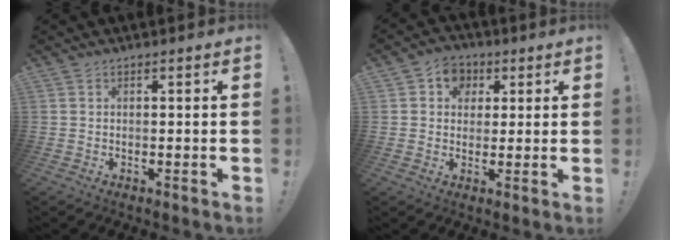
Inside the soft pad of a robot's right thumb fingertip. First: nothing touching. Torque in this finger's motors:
{"motor_torque": [0.00, 0.00, 0.00, 0.00, 0.00]}